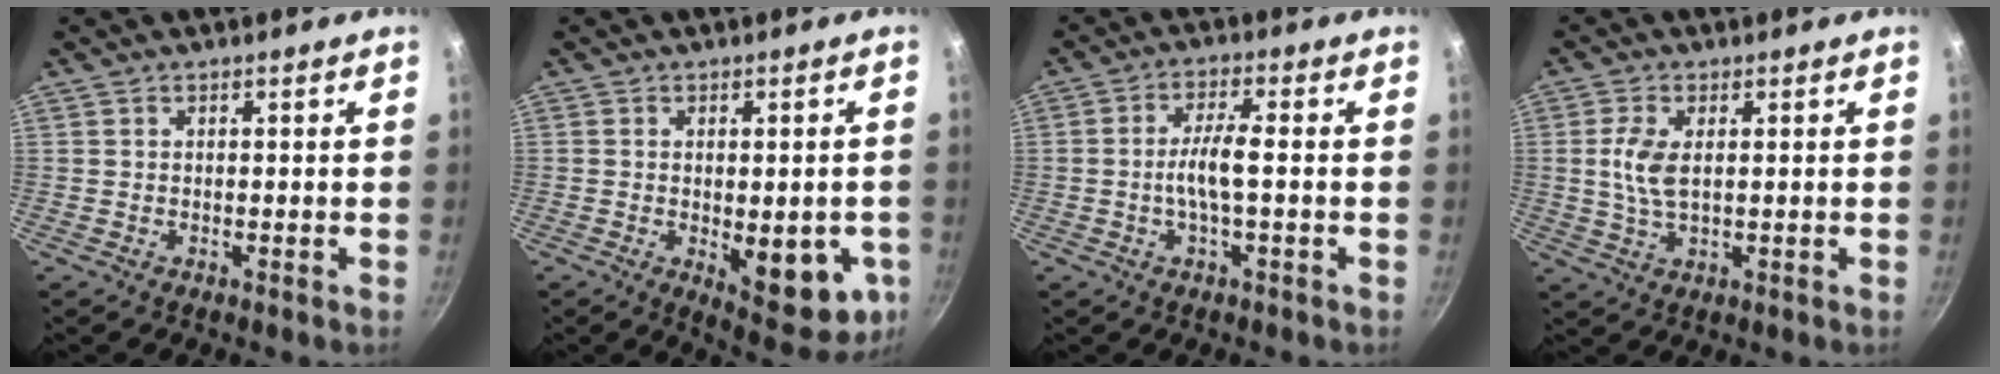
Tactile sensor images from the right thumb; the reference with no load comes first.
{"total": 13.8, "force": [-3.2, 6.0, 12.1], "torque": [-0.120, -0.013, -0.030]}
{"total": 5.8, "force": [-0.9, 1.3, 5.6], "torque": [-0.114, 0.017, -0.021]}
{"total": 5.9, "force": [0.9, 3.0, 5.1], "torque": [-0.107, 0.000, 0.018]}